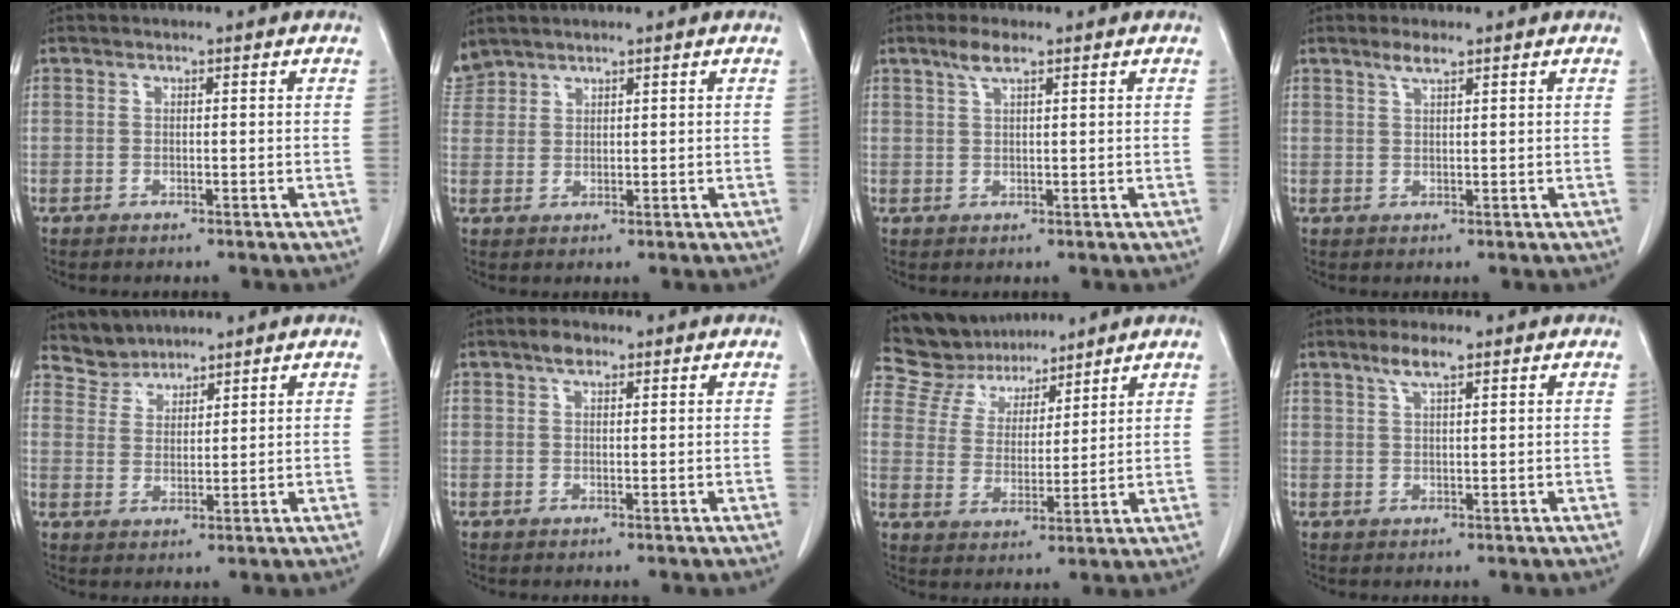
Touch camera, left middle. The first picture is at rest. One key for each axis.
{"total": 3.3, "fx": 3.1, "fy": 1.2, "fz": -0.1, "tx": -0.005, "ty": 0.013, "tz": 0.069}
{"total": 2.7, "fx": 1.8, "fy": 0.3, "fz": 2.0, "tx": -0.046, "ty": 0.005, "tz": 0.037}
{"total": 2.0, "fx": 1.5, "fy": 0.1, "fz": 1.3, "tx": -0.031, "ty": 0.002, "tz": 0.031}
{"total": 4.1, "fx": 3.8, "fy": 1.3, "fz": -0.7, "tx": 0.012, "ty": 0.006, "tz": 0.077}
{"total": 1.8, "fx": 1.2, "fy": 0.9, "fz": 1.1, "tx": -0.021, "ty": 0.007, "tz": 0.019}
{"total": 10.3, "fx": 9.6, "fy": 3.4, "fz": 1.5, "tx": -0.038, "ty": 0.019, "tz": 0.186}
{"total": 3.1, "fx": 2.1, "fy": 0.4, "fz": 2.3, "tx": -0.051, "ty": 0.004, "tz": 0.041}